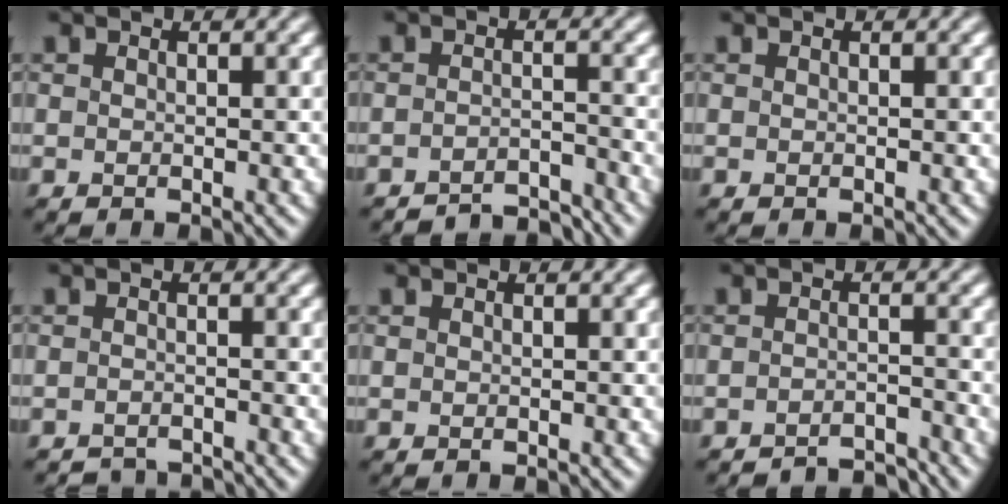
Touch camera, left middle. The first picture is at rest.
{"total": 3.7, "force": [-3.6, 0.4, 0.8], "torque": [-0.009, 0.003, -0.057]}
{"total": 0.0}
{"total": 2.0, "force": [-2.0, 0.2, 0.1], "torque": [0.007, 0.002, -0.033]}
{"total": 0.0}
{"total": 3.2, "force": [-3.1, 0.3, 0.7], "torque": [-0.005, 0.005, -0.049]}